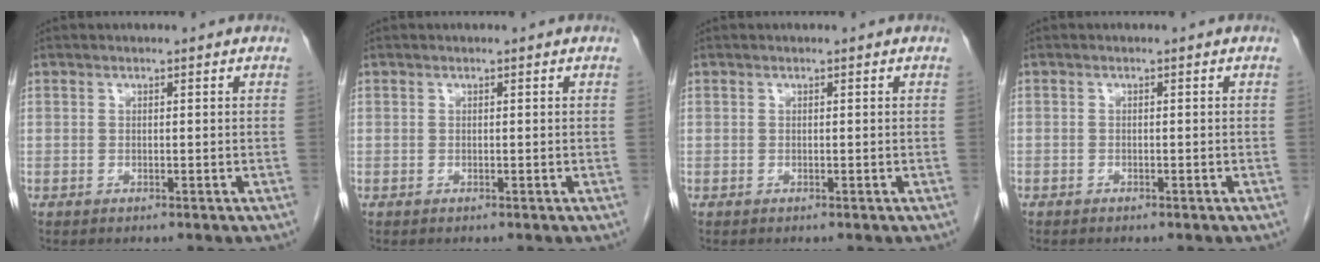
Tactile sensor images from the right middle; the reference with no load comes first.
{"total": 0.0}
{"total": 0.0}
{"total": 0.0}